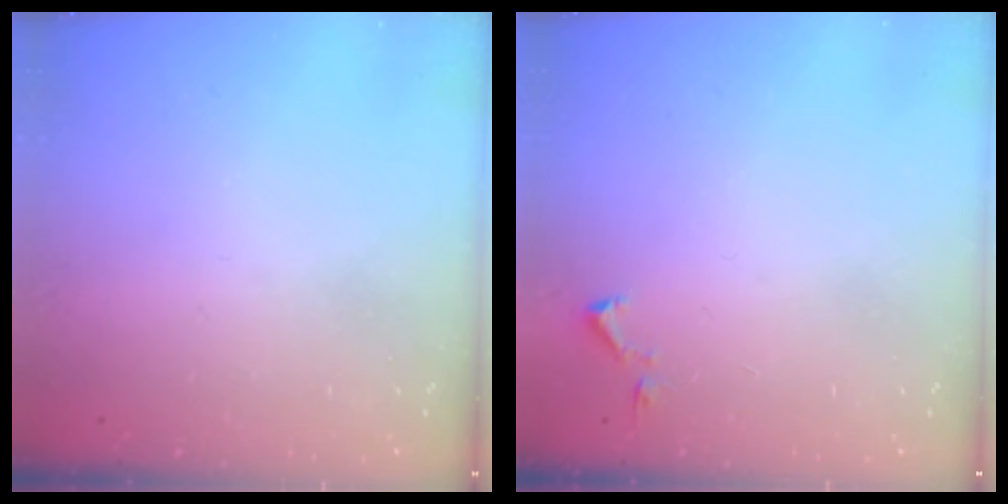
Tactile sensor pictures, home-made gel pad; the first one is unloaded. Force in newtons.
{"total": 3.5, "press": 3.4, "slide": 0.6}